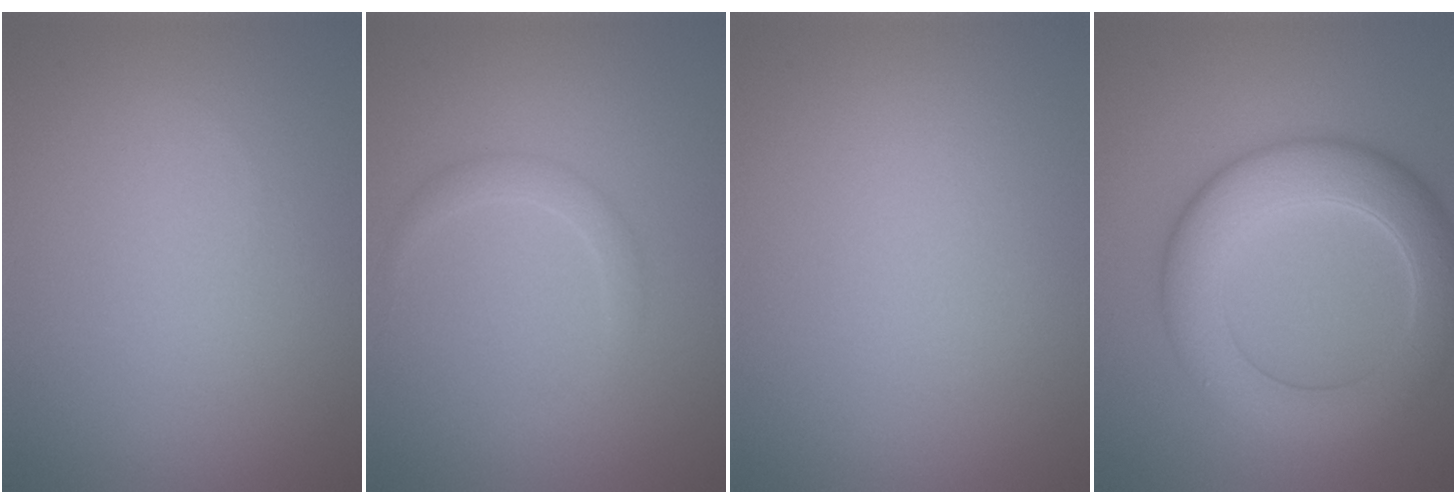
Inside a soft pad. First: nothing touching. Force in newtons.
{"total": 1.4, "press": 1.4, "slide": 0.1}
{"total": 0.0}
{"total": 7.6, "press": 7.6, "slide": 0.4}